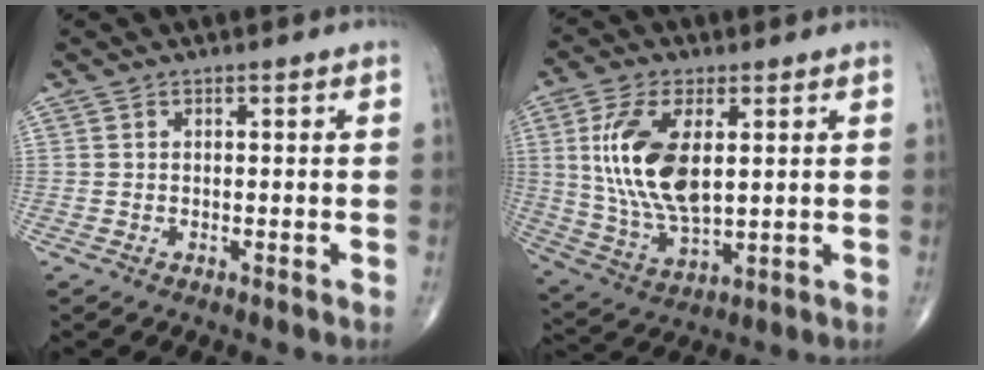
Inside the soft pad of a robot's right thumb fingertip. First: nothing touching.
{"total": 15.6, "force": [3.1, 7.7, 13.3], "torque": [-0.265, -0.015, 0.068]}